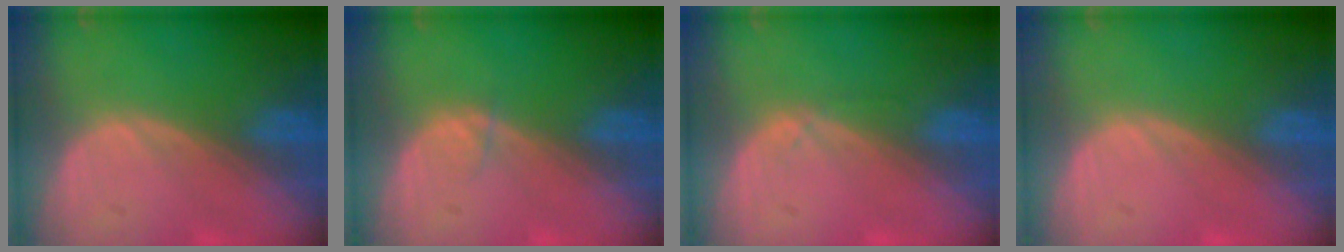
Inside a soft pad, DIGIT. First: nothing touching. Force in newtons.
{"total": 0.8, "press": 0.8, "slide": 0.1}
{"total": 0.9, "press": 0.8, "slide": 0.2}
{"total": 0.0}